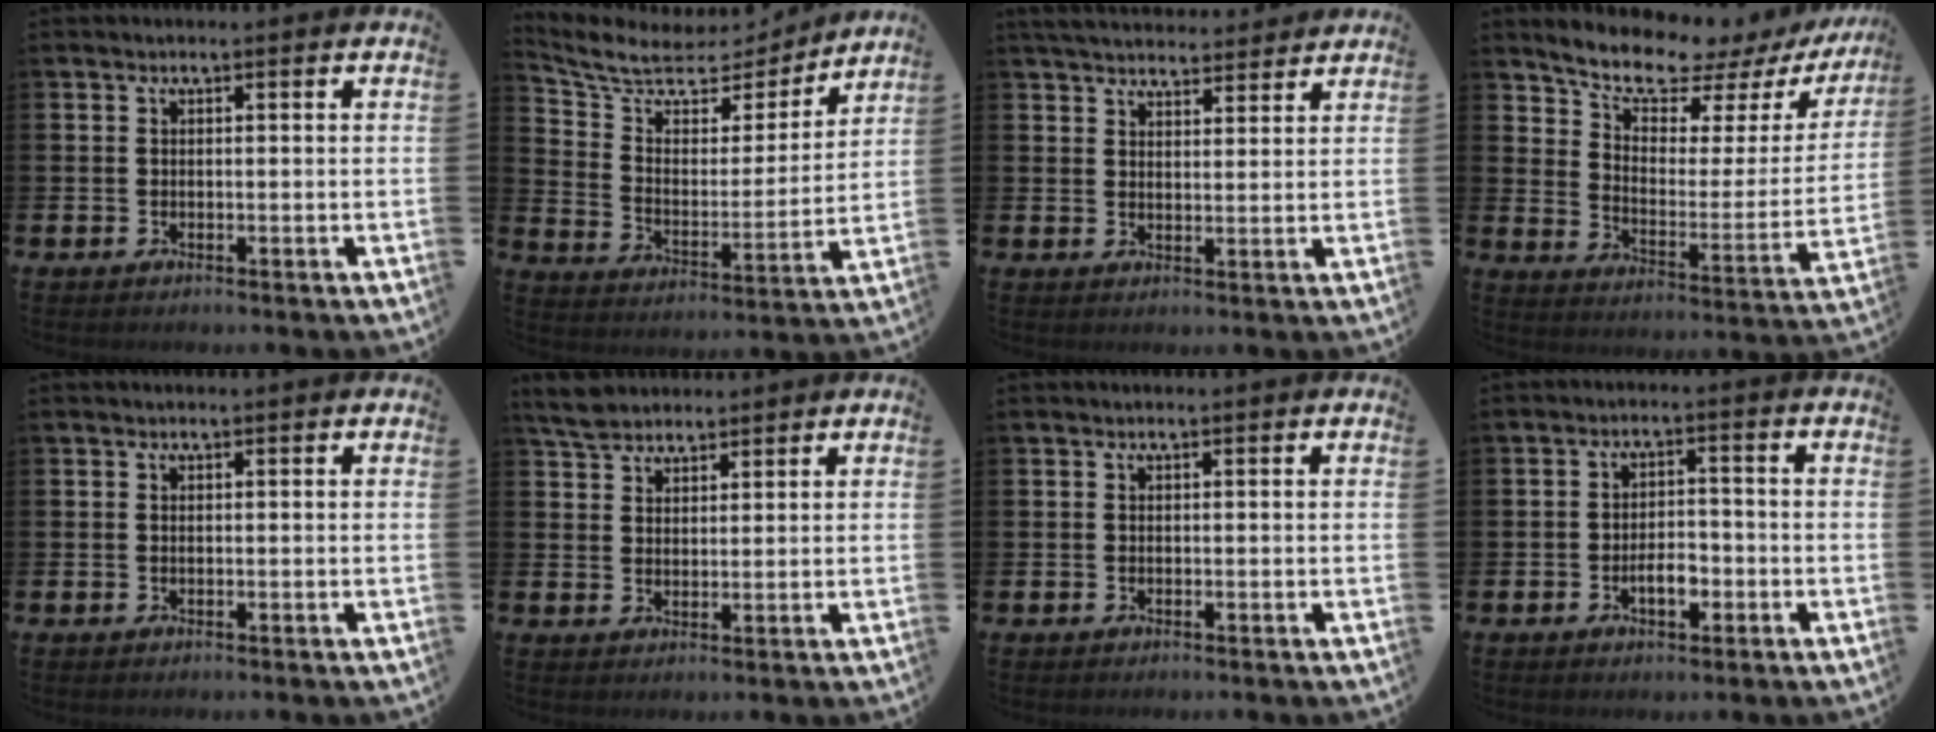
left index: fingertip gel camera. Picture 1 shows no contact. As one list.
[{"total": 7.7, "force": [6.5, 3.5, 1.9], "torque": [-0.079, -0.047, 0.111]}, {"total": 4.8, "force": [4.6, 0.8, 0.5], "torque": [-0.017, -0.025, 0.083]}, {"total": 8.6, "force": [7.8, 2.4, 2.7], "torque": [-0.077, -0.063, 0.130]}, {"total": 0.0}, {"total": 4.7, "force": [4.4, 1.5, 0.7], "torque": [-0.010, -0.015, 0.080]}, {"total": 0.0}, {"total": 3.6, "force": [-1.3, 1.9, 2.8], "torque": [-0.037, 0.000, -0.029]}]